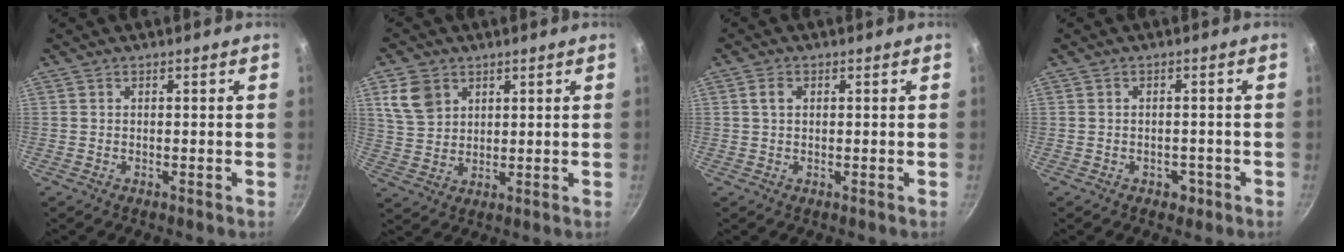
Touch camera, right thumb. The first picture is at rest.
{"total": 7.5, "force": [3.4, 5.7, 3.6], "torque": [-0.048, -0.005, 0.075]}
{"total": 2.1, "force": [0.5, 1.5, 1.4], "torque": [-0.021, 0.003, 0.010]}
{"total": 2.4, "force": [-1.1, 1.8, 1.1], "torque": [-0.002, 0.014, -0.006]}